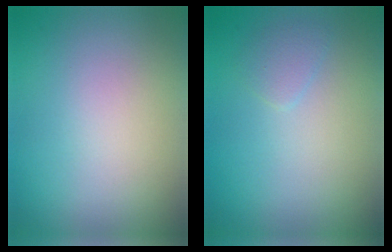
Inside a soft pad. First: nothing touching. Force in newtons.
{"total": 1.1, "press": 1.1, "slide": 0.1}